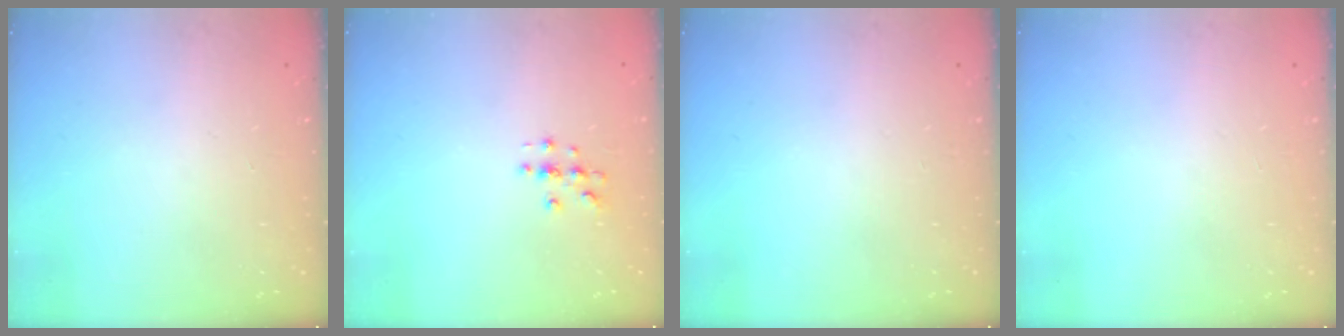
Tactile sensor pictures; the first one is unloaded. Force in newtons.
{"total": 2.7, "press": 2.7, "slide": 0.3}
{"total": 0.0}
{"total": 0.0}